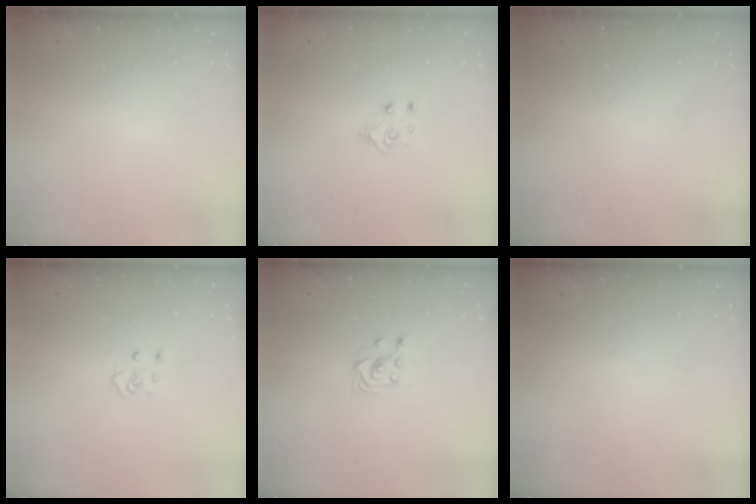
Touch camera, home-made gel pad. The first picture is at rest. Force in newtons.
{"total": 6.1, "press": 6.1, "slide": 0.7}
{"total": 0.0}
{"total": 4.7, "press": 4.7, "slide": 0.4}
{"total": 2.9, "press": 2.6, "slide": 1.3}
{"total": 0.0}